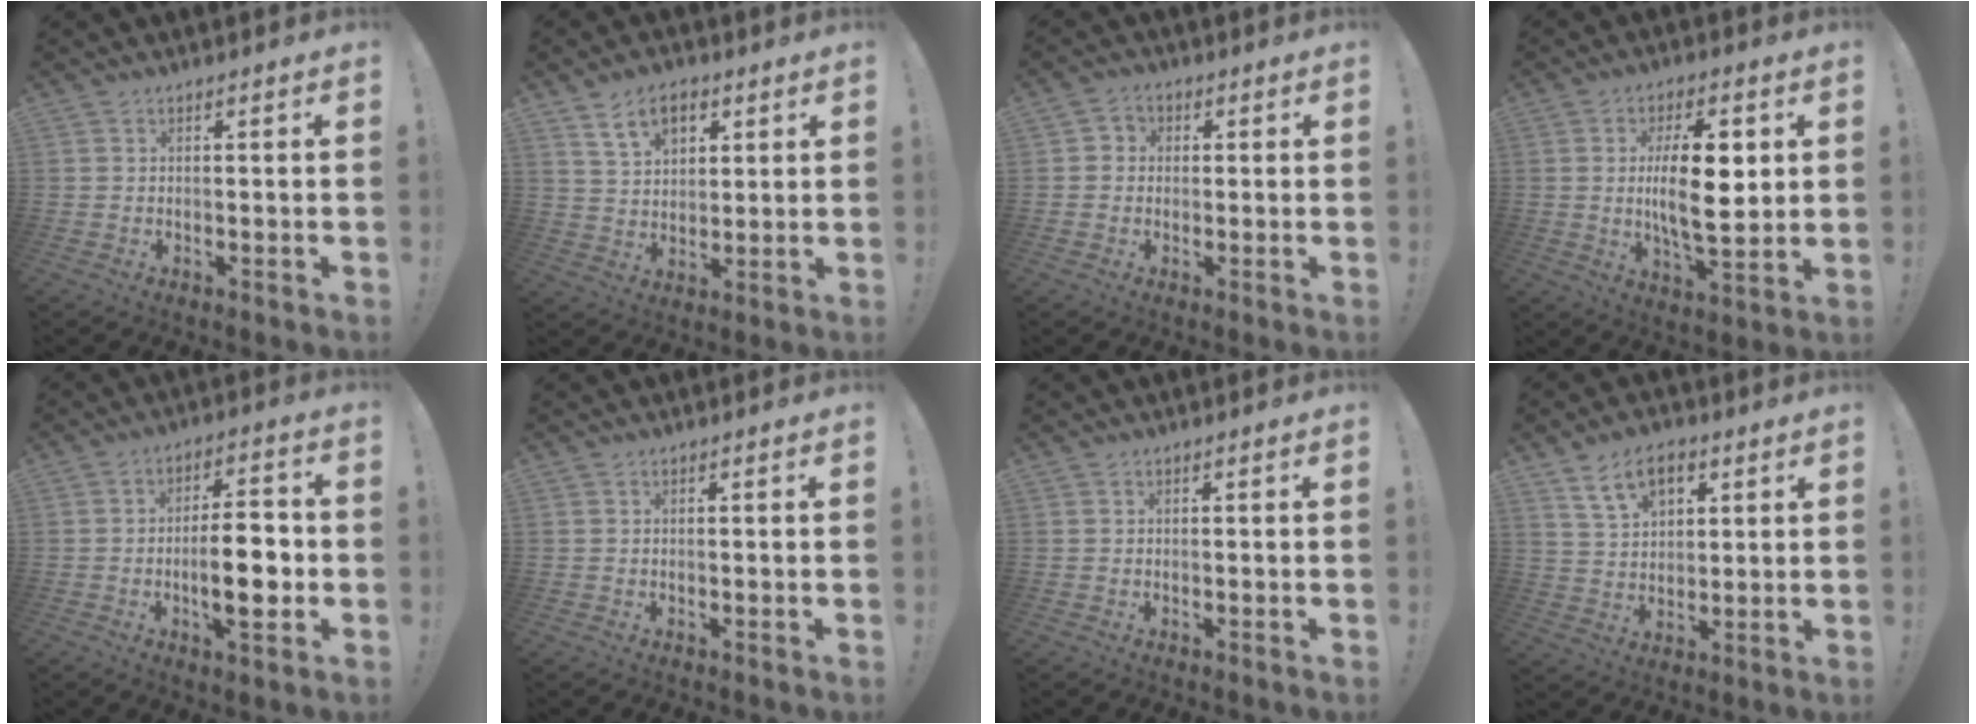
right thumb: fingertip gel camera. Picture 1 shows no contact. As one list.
[{"total": 10.1, "force": [5.3, 6.3, 5.8], "torque": [-0.095, -0.008, 0.100]}, {"total": 3.2, "force": [-0.6, 2.9, 1.1], "torque": [-0.020, 0.009, -0.009]}, {"total": 15.4, "force": [1.7, 6.2, 14.0], "torque": [-0.242, -0.008, 0.019]}, {"total": 12.7, "force": [-2.8, 4.3, 11.6], "torque": [-0.189, 0.005, -0.054]}, {"total": 0.0}, {"total": 0.0}, {"total": 10.9, "force": [5.7, 6.6, 6.6], "torque": [-0.107, -0.008, 0.108]}]